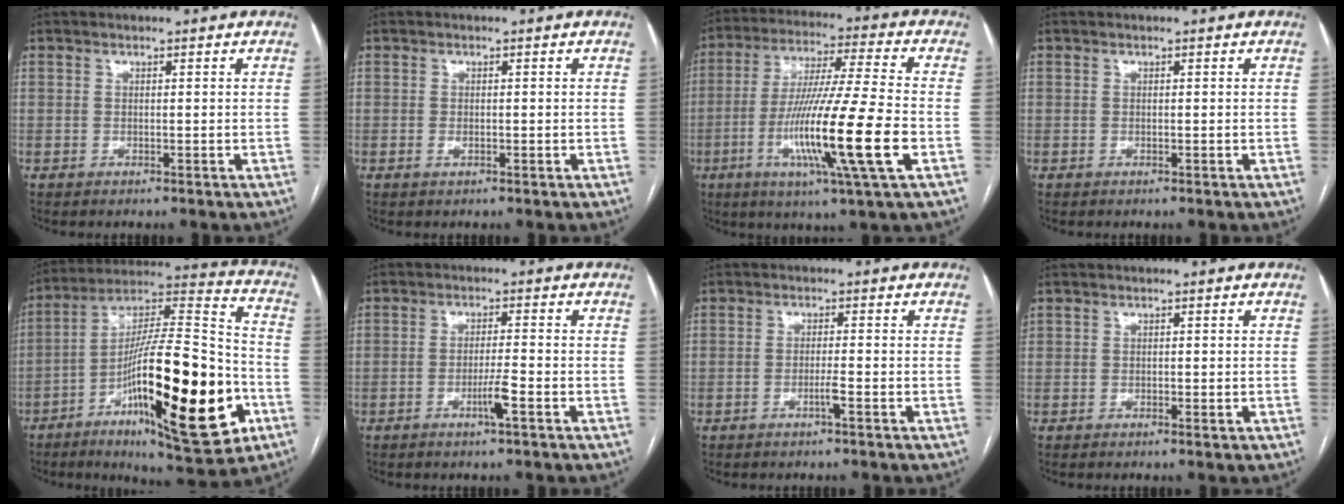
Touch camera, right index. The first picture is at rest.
{"total": 0.7, "force": [-0.2, 0.4, 0.6], "torque": [-0.013, -0.001, -0.002]}
{"total": 17.8, "force": [-5.0, -0.9, 17.0], "torque": [-0.323, -0.024, -0.095]}
{"total": 0.0}
{"total": 26.9, "force": [-9.0, 4.9, 24.8], "torque": [-0.394, -0.007, -0.133]}
{"total": 3.5, "force": [-1.6, -0.4, 3.1], "torque": [-0.059, -0.005, -0.030]}
{"total": 1.8, "force": [-0.9, -0.3, 1.6], "torque": [-0.032, -0.002, -0.017]}
{"total": 0.6, "force": [-0.1, 0.4, 0.5], "torque": [-0.015, 0.006, 0.006]}